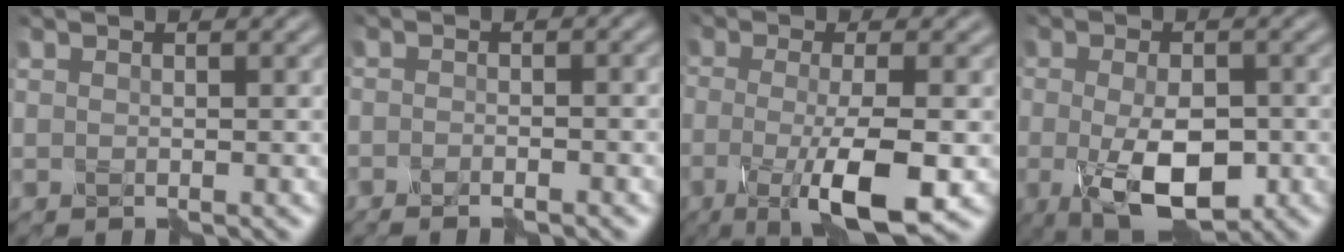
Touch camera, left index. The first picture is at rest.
{"total": 1.7, "force": [-1.4, 0.3, 0.8], "torque": [-0.011, -0.001, -0.028]}
{"total": 7.8, "force": [-2.5, 1.8, 7.1], "torque": [-0.106, -0.012, -0.046]}
{"total": 7.1, "force": [-2.2, 3.3, 5.9], "torque": [-0.102, -0.014, -0.035]}